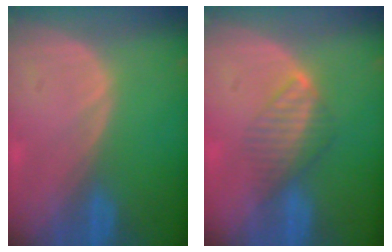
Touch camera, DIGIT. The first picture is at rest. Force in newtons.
{"total": 4.1, "press": 4.1, "slide": 0.8}